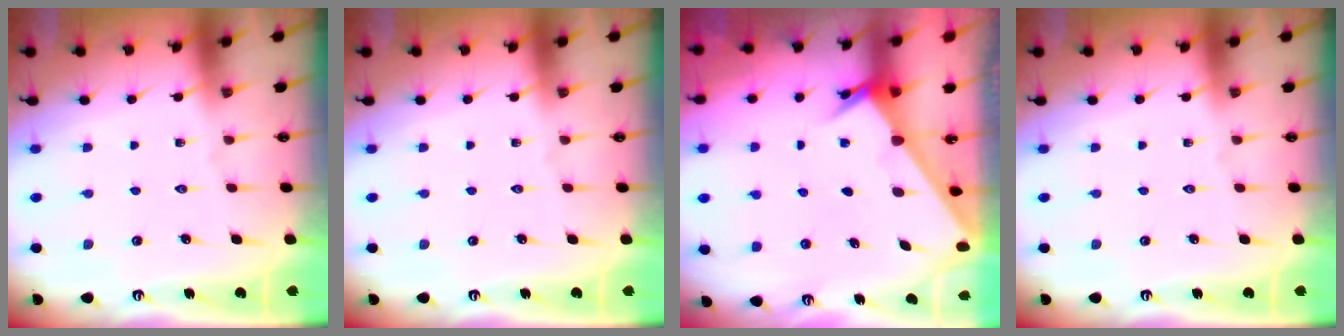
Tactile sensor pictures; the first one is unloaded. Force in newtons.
{"total": 0.0}
{"total": 2.5, "press": 2.5, "slide": 0.2}
{"total": 0.0}